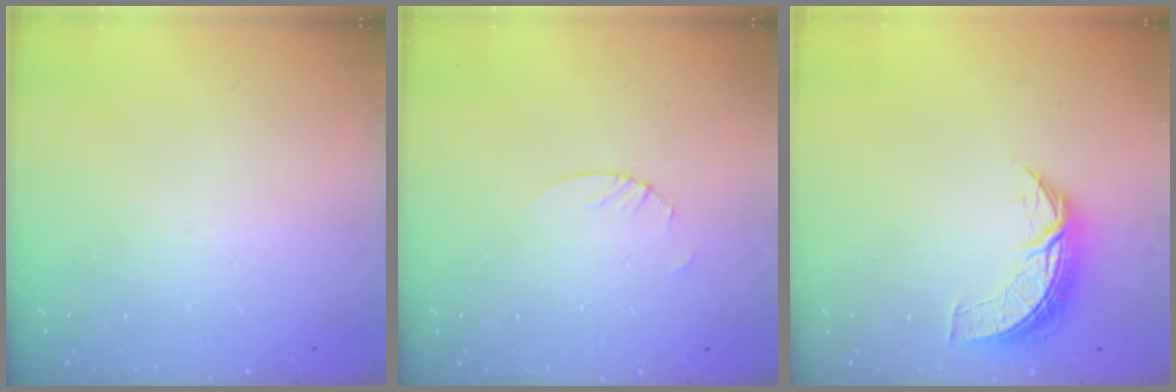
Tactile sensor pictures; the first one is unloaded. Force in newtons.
{"total": 1.9, "press": 1.9, "slide": 0.2}
{"total": 8.0, "press": 8.0, "slide": 0.3}